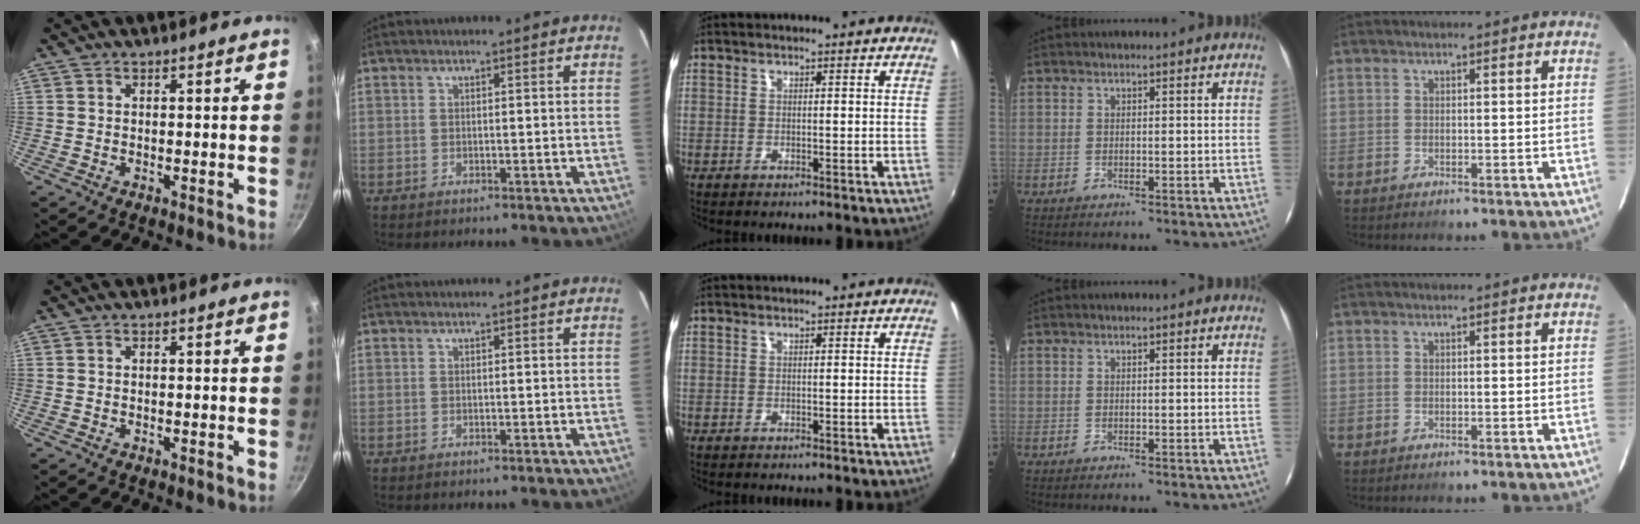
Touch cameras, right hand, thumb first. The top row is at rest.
{}